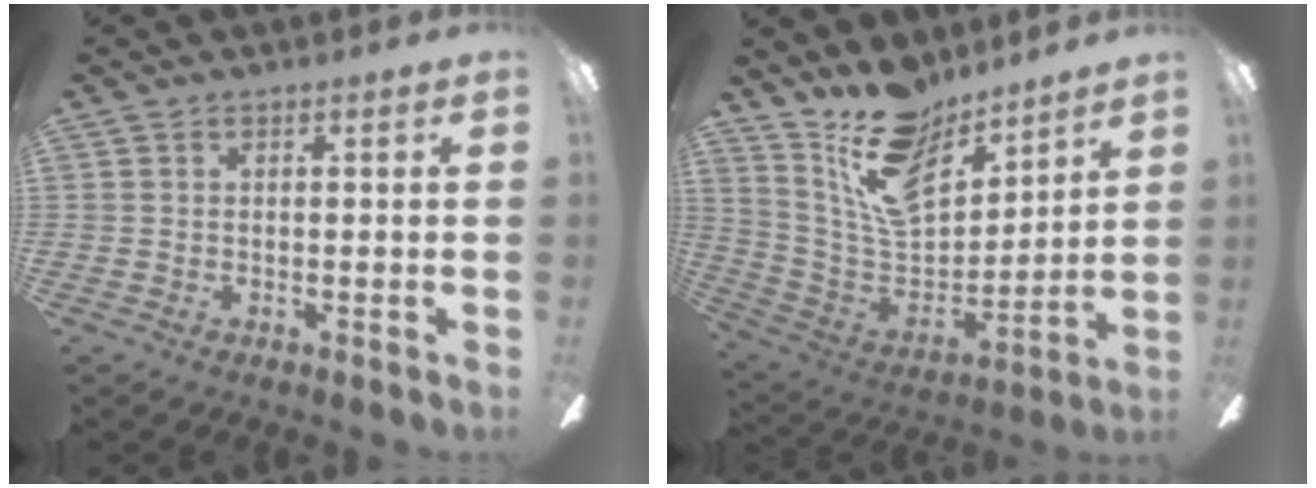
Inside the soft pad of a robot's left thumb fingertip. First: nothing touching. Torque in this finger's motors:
{"motor_torque": [0.29, 0.20, 1.17, -1.56, 0.11]}